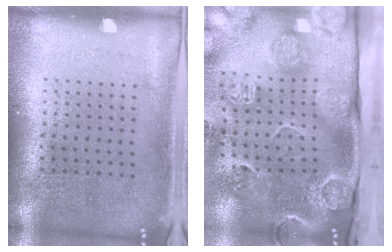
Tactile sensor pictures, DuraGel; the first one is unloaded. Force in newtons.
{"total": 4.7, "press": 3.4, "slide": 3.3}